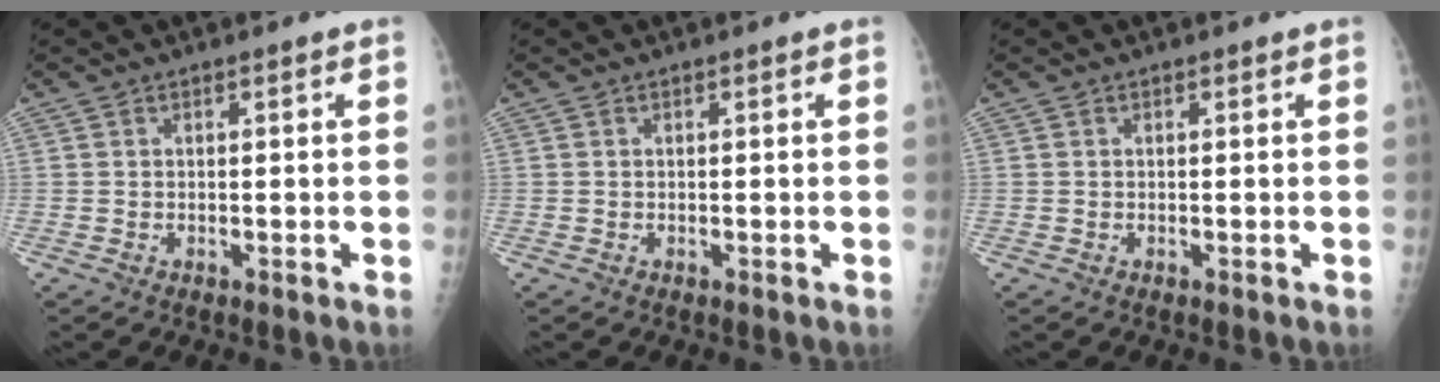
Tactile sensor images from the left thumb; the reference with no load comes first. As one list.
[{"total": 0.0}, {"total": 0.0}]